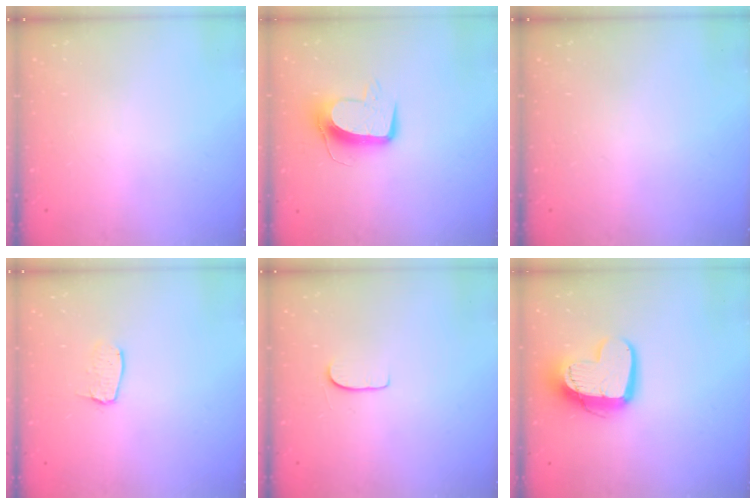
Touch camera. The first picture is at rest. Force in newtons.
{"total": 11.0, "press": 10.9, "slide": 0.7}
{"total": 0.0}
{"total": 4.5, "press": 4.4, "slide": 0.3}
{"total": 4.5, "press": 4.5, "slide": 0.4}
{"total": 14.6, "press": 14.6, "slide": 1.1}